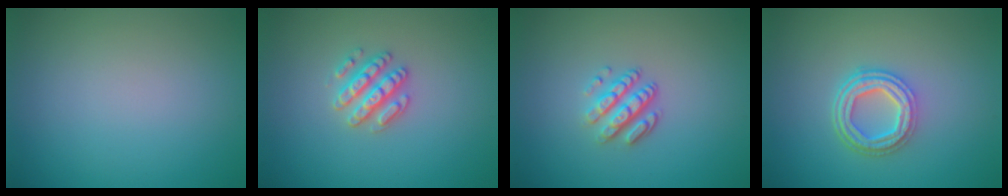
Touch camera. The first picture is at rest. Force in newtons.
{"total": 2.8, "press": 2.7, "slide": 0.6}
{"total": 3.3, "press": 2.4, "slide": 2.3}
{"total": 4.4, "press": 3.3, "slide": 2.8}